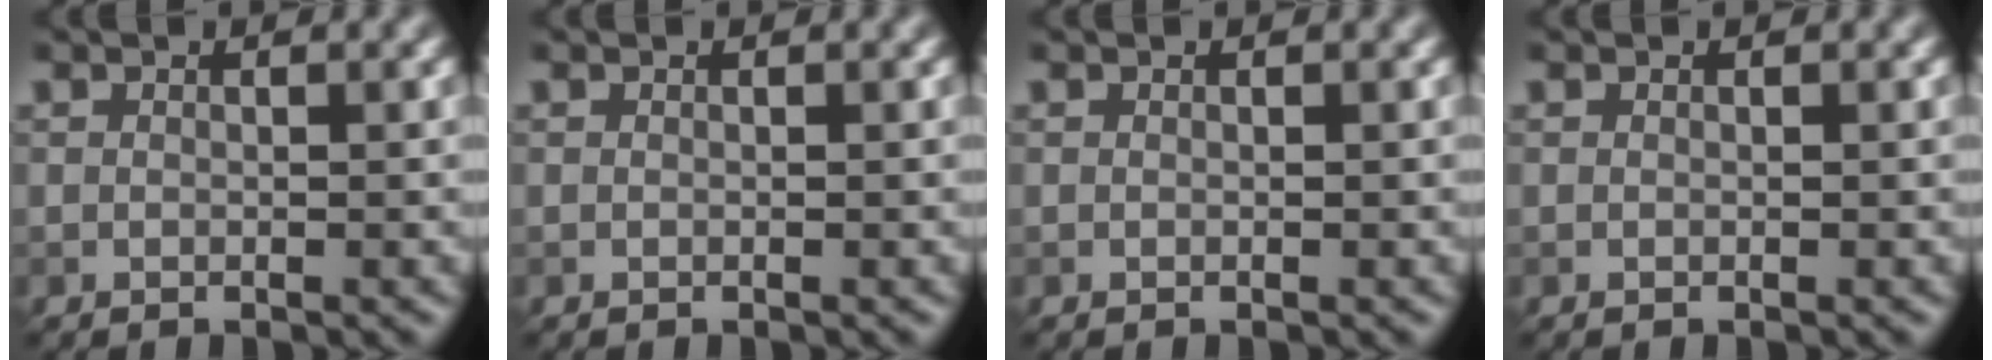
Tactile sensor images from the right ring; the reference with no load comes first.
{"total": 0.0}
{"total": 0.0}
{"total": 0.0}